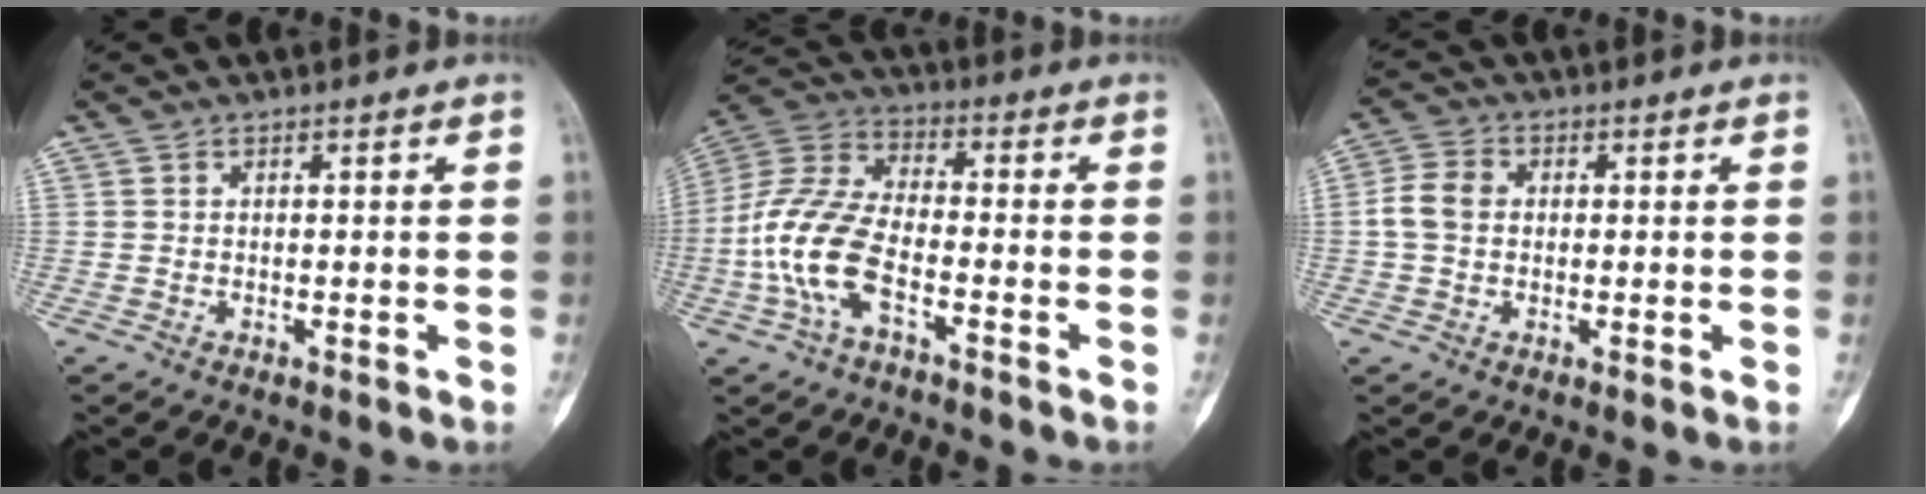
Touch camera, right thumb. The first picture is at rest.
{"total": 13.1, "force": [-4.3, 6.3, 10.6], "torque": [-0.233, 0.036, -0.089]}
{"total": 5.2, "force": [0.2, 4.1, 3.2], "torque": [-0.065, 0.014, -0.003]}